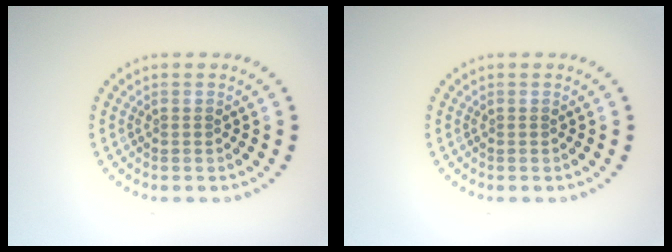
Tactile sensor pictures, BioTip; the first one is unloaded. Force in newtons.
{"total": 0.0}